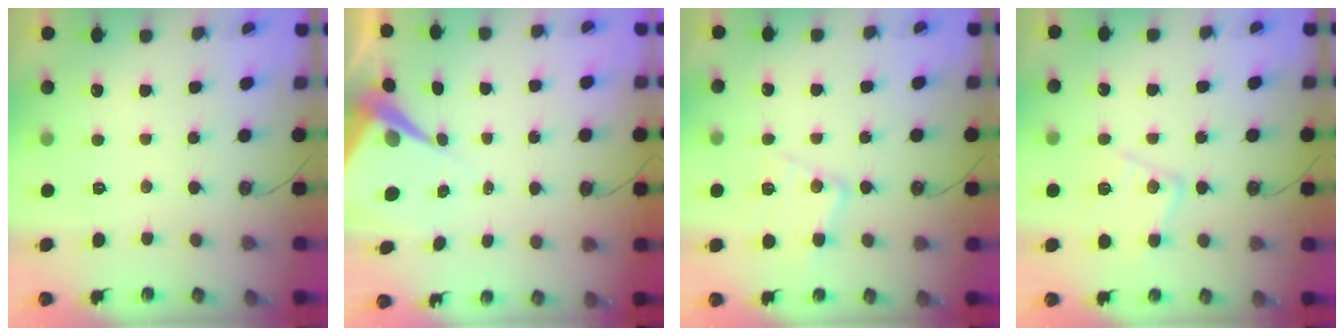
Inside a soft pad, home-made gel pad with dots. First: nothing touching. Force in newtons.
{"total": 8.2, "press": 8.2, "slide": 0.8}
{"total": 13.0, "press": 13.0, "slide": 1.0}
{"total": 13.0, "press": 13.0, "slide": 0.9}